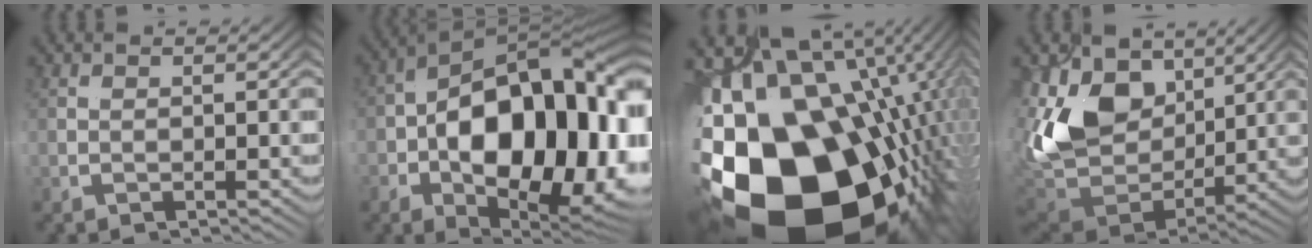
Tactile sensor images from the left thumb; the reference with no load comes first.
{"total": 19.7, "force": [-3.6, 10.0, 16.6], "torque": [-0.287, -0.019, -0.046]}
{"total": 29.5, "force": [-9.3, 17.5, 21.8], "torque": [-0.414, -0.067, -0.120]}
{"total": 11.1, "force": [0.5, 5.8, 9.5], "torque": [-0.184, 0.015, -0.009]}